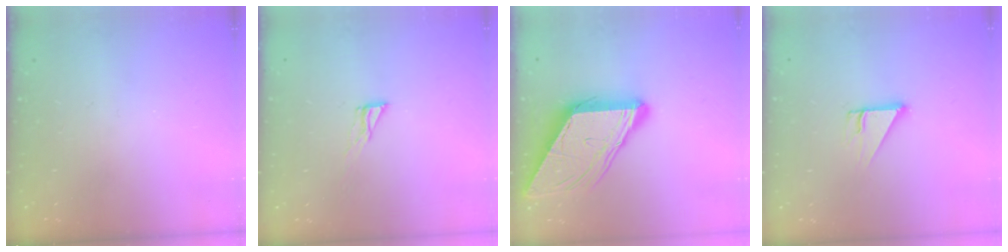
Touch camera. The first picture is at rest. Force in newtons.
{"total": 4.3, "press": 4.2, "slide": 0.3}
{"total": 11.8, "press": 11.7, "slide": 1.2}
{"total": 3.1, "press": 3.1, "slide": 0.1}